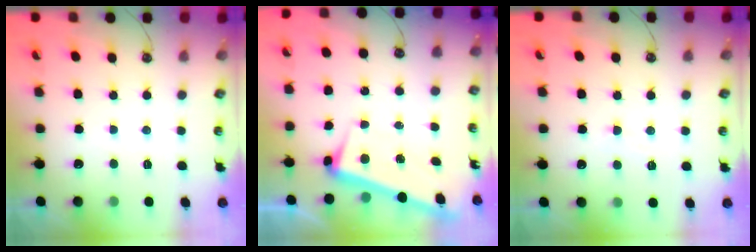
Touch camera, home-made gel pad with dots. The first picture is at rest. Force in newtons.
{"total": 1.9, "press": 1.6, "slide": 1.1}
{"total": 3.8, "press": 3.8, "slide": 0.4}